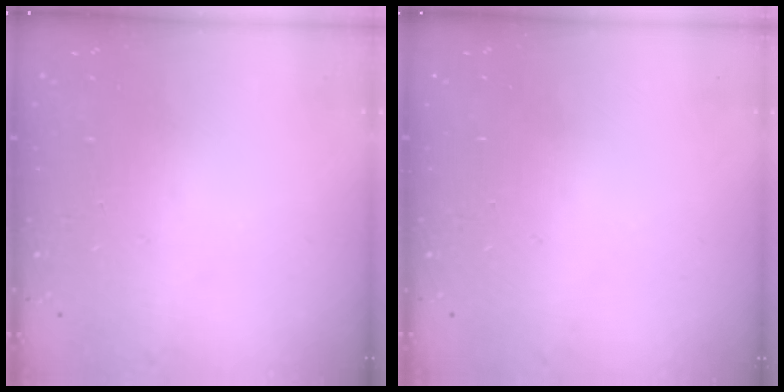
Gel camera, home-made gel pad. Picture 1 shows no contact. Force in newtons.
{"total": 0.0}